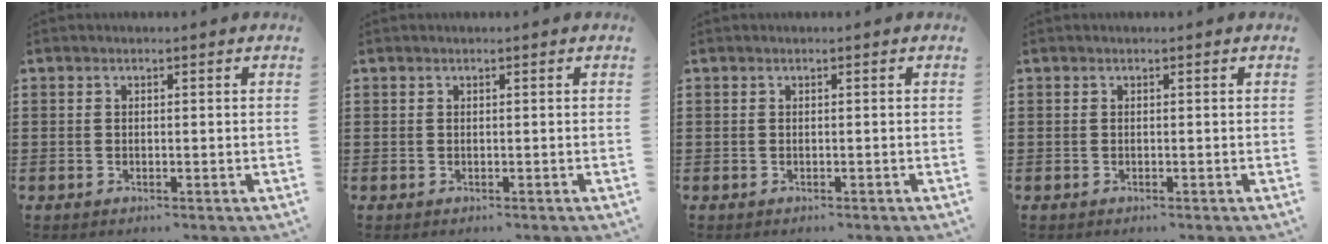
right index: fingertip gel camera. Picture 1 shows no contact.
{"total": 0.0}
{"total": 0.0}
{"total": 0.0}